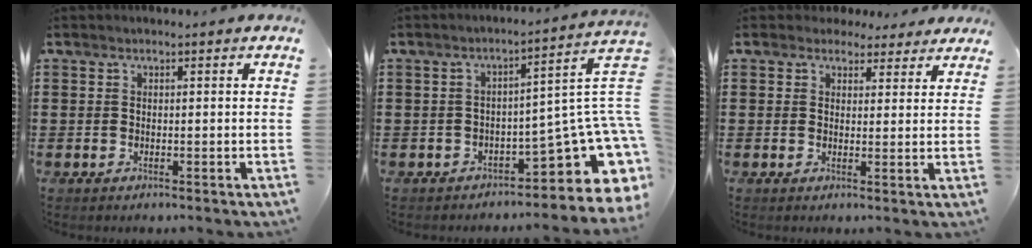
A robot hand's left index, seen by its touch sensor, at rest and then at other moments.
{"total": 11.8, "force": [-3.7, 3.8, 10.6], "torque": [-0.159, -0.010, -0.057]}
{"total": 3.0, "force": [2.5, 1.5, 0.3], "torque": [-0.009, 0.000, 0.046]}